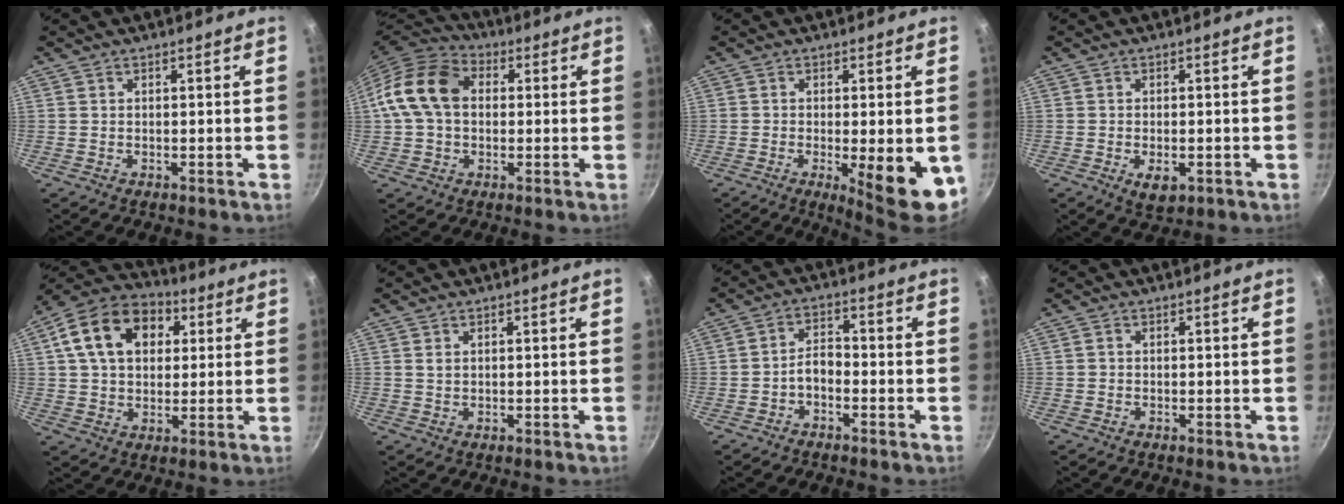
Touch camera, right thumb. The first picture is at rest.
{"total": 13.2, "force": [1.3, 9.8, 8.8], "torque": [-0.137, 0.025, 0.006]}
{"total": 12.0, "force": [-3.3, 3.1, 11.1], "torque": [-0.135, -0.009, -0.036]}
{"total": 4.2, "force": [-1.3, 2.2, 3.3], "torque": [-0.049, -0.005, -0.016]}
{"total": 17.0, "force": [4.9, 12.0, 10.9], "torque": [-0.170, 0.021, 0.069]}
{"total": 1.2, "force": [0.5, 0.8, 0.7], "torque": [-0.012, 0.001, 0.009]}
{"total": 3.8, "force": [-2.1, 2.0, 2.5], "torque": [-0.036, 0.031, -0.042]}
{"total": 0.5, "force": [-0.1, 0.5, 0.2], "torque": [-0.003, 0.002, -0.002]}